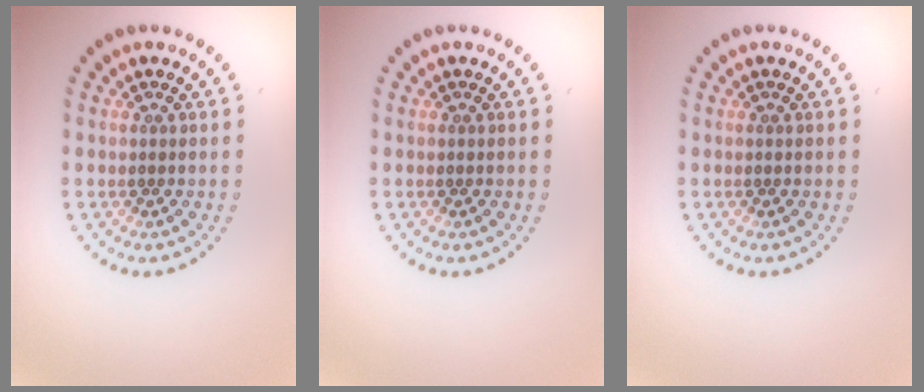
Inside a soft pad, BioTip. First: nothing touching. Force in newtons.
{"total": 0.0}
{"total": 0.0}